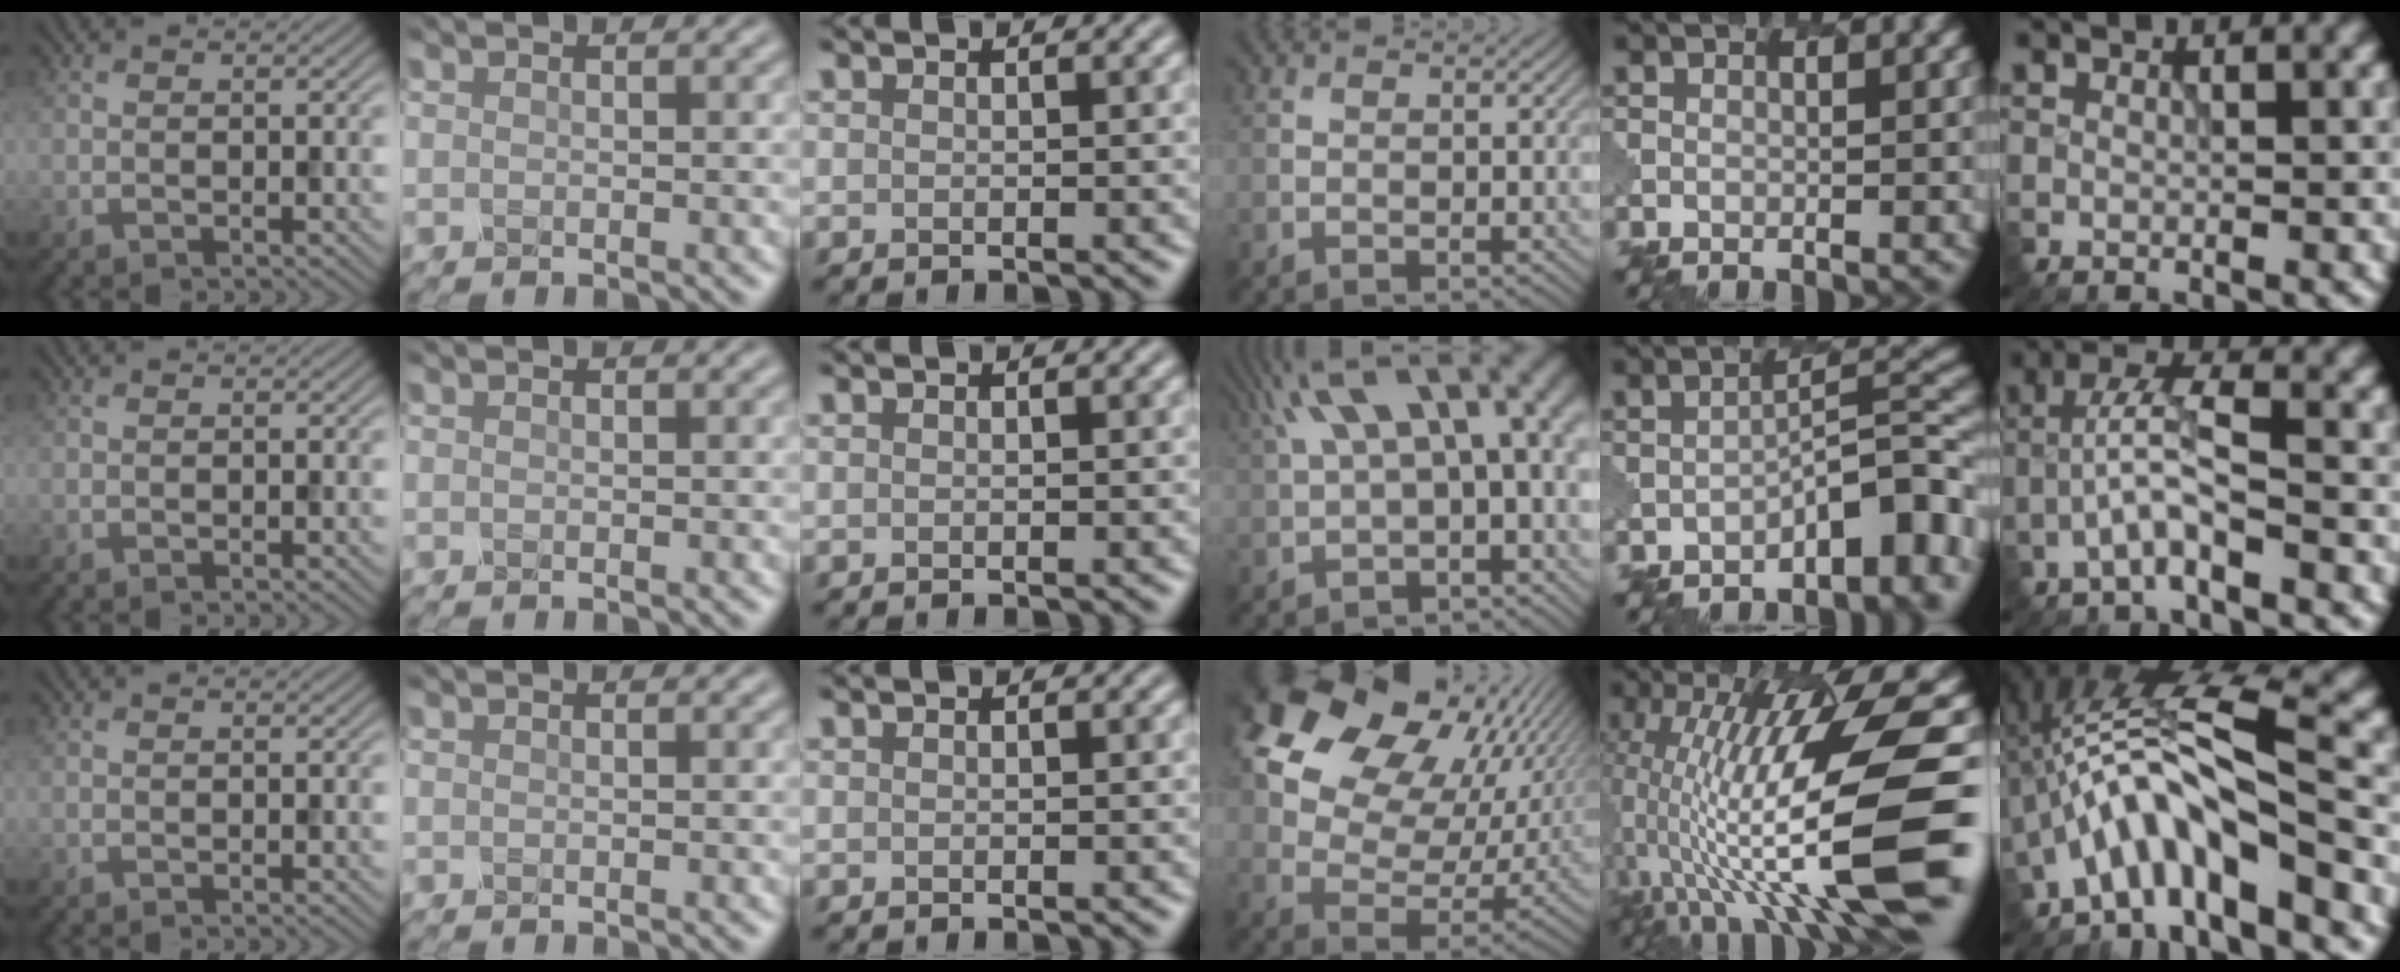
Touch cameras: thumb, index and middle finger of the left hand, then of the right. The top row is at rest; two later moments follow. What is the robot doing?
{"motion": "dispense", "object": "oil cruet"}